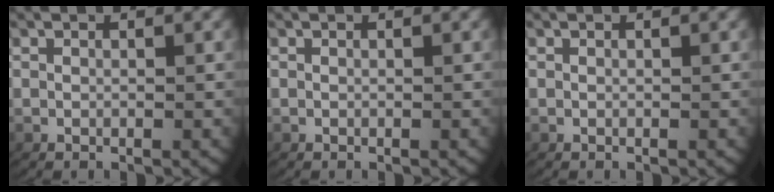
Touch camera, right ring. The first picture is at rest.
{"total": 0.0}
{"total": 0.0}